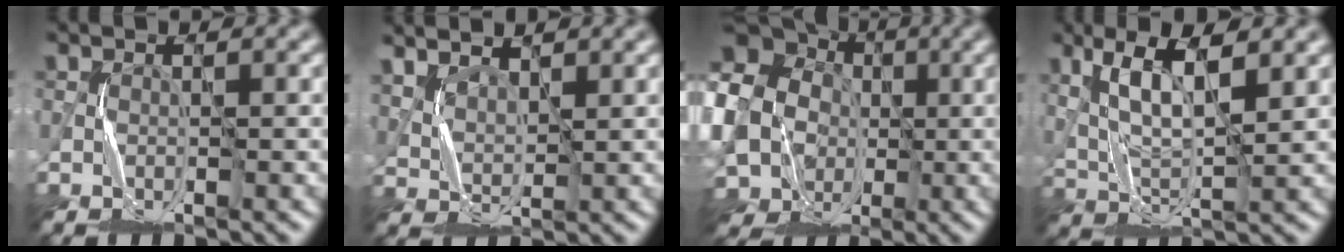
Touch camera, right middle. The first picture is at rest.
{"total": 3.6, "force": [3.1, 1.3, 1.4], "torque": [-0.032, 0.005, 0.053]}
{"total": 20.2, "force": [-0.8, 18.1, 8.8], "torque": [-0.240, 0.006, -0.053]}
{"total": 6.3, "force": [3.3, 1.7, 5.1], "torque": [-0.102, -0.004, 0.071]}